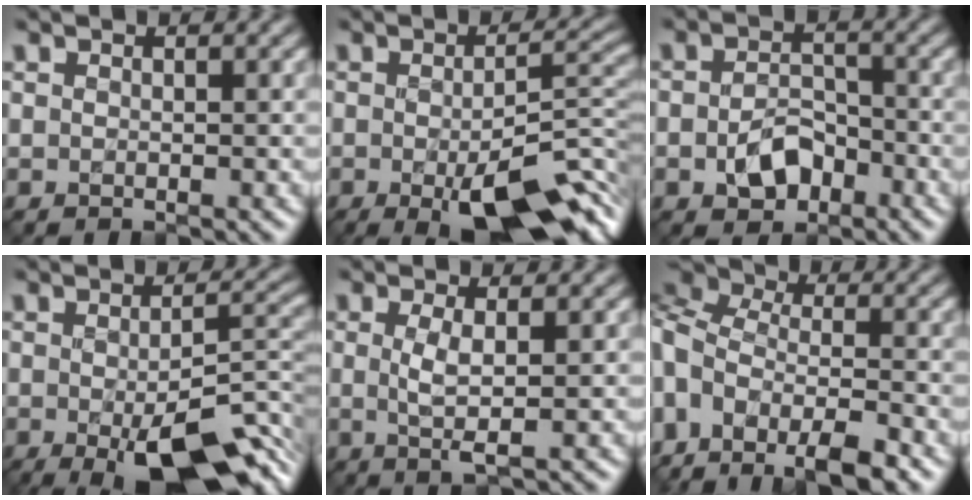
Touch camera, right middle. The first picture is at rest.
{"total": 10.5, "force": [-3.8, 3.2, 9.3], "torque": [-0.145, -0.011, -0.055]}
{"total": 3.9, "force": [-1.6, 2.5, 2.5], "torque": [-0.047, 0.000, -0.029]}
{"total": 11.6, "force": [-4.6, 3.8, 9.9], "torque": [-0.150, -0.018, -0.063]}
{"total": 2.6, "force": [0.1, 0.4, 2.6], "torque": [-0.054, -0.004, 0.001]}
{"total": 10.6, "force": [-4.5, 5.7, 7.7], "torque": [-0.152, -0.004, -0.091]}